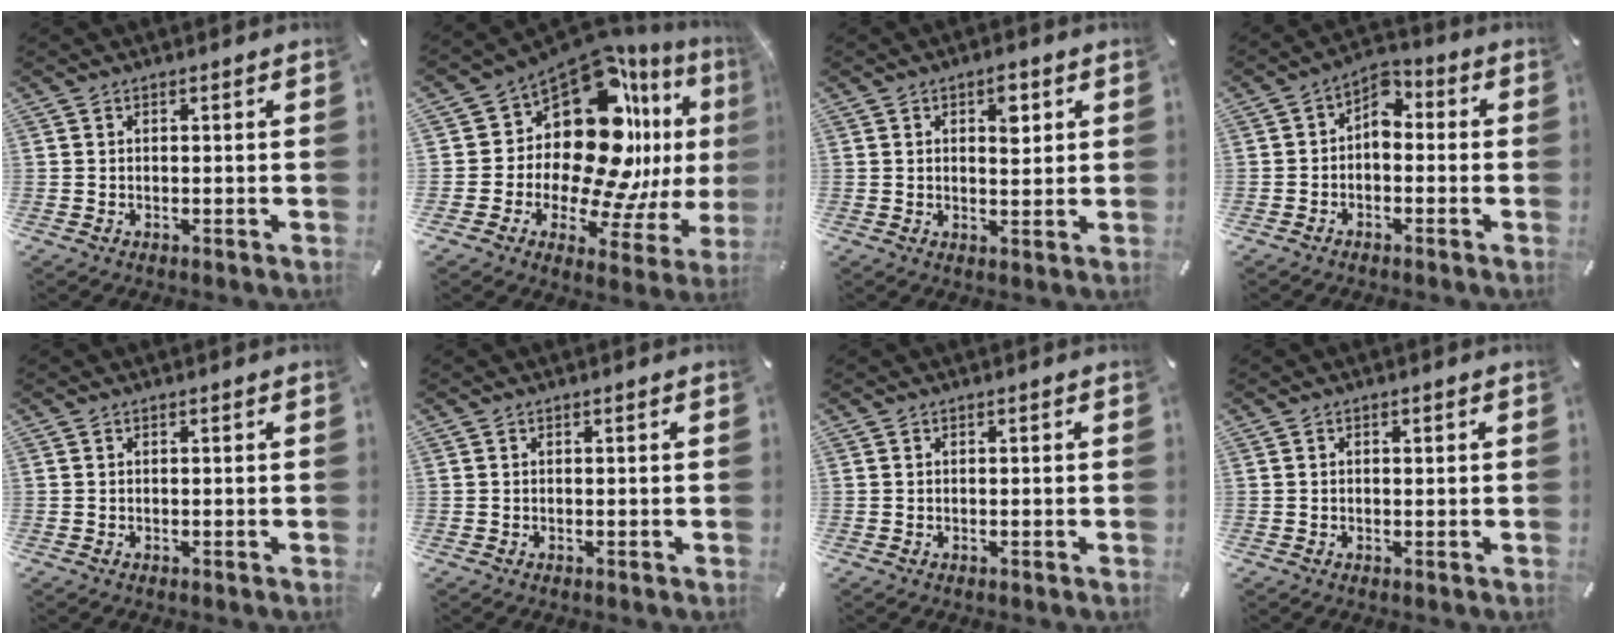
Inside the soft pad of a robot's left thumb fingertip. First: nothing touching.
{"total": 21.2, "force": [7.7, 12.5, 15.3], "torque": [-0.261, -0.099, 0.127]}
{"total": 4.8, "force": [1.8, 2.6, 3.6], "torque": [-0.037, -0.009, 0.021]}
{"total": 4.8, "force": [-0.6, 3.5, 3.2], "torque": [-0.055, 0.007, -0.017]}
{"total": 0.0}
{"total": 0.0}
{"total": 0.0}
{"total": 0.8, "force": [0.0, 0.5, 0.6], "torque": [-0.012, 0.002, -0.001]}